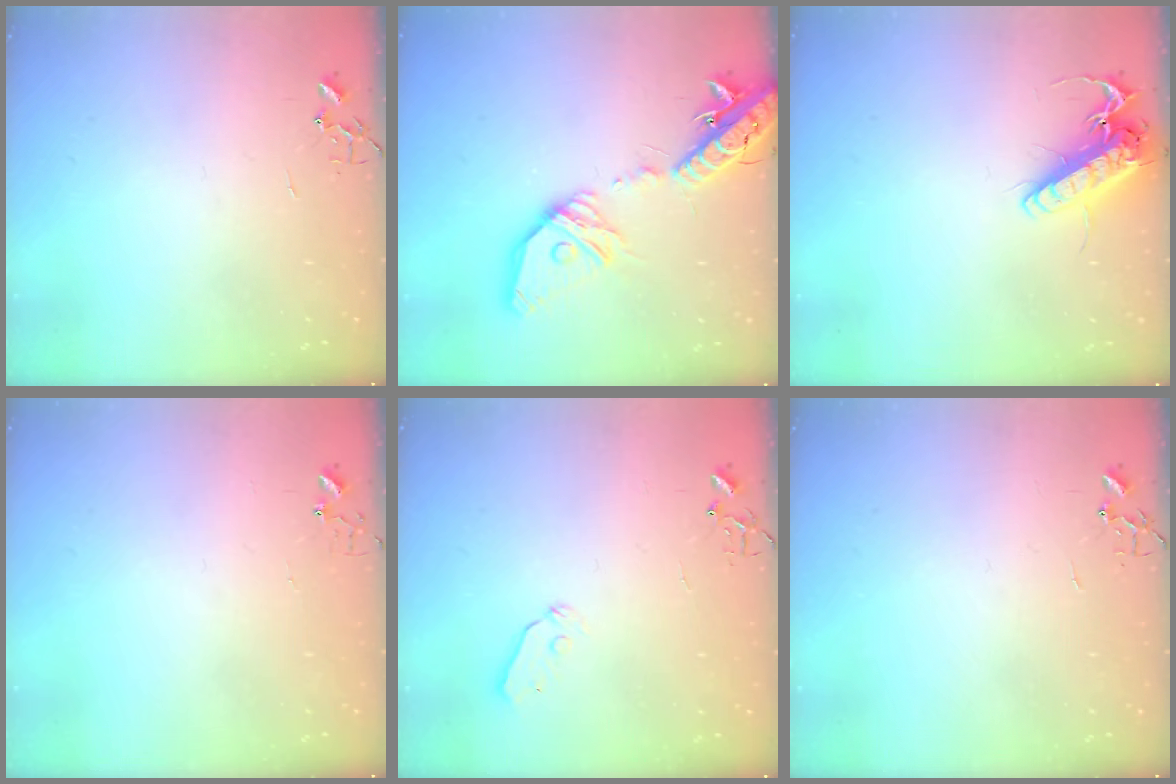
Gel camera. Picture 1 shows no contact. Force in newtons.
{"total": 23.1, "press": 22.8, "slide": 3.6}
{"total": 13.8, "press": 13.6, "slide": 2.4}
{"total": 5.0, "press": 5.0, "slide": 0.3}
{"total": 4.5, "press": 4.4, "slide": 0.7}
{"total": 0.0}